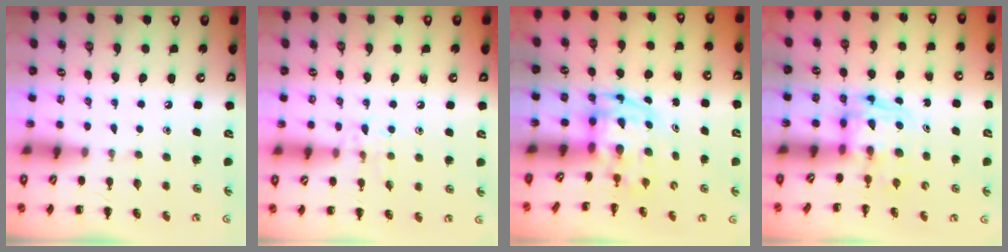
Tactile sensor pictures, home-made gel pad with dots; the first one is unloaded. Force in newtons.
{"total": 7.9, "press": 7.7, "slide": 1.7}
{"total": 3.8, "press": 3.7, "slide": 0.7}
{"total": 2.6, "press": 2.6, "slide": 0.2}